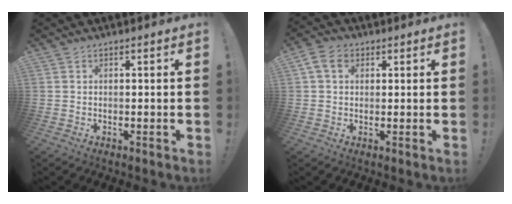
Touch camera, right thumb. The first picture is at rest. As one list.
[{"total": 6.3, "force": [2.4, 4.5, 3.7], "torque": [-0.070, 0.001, 0.045]}]